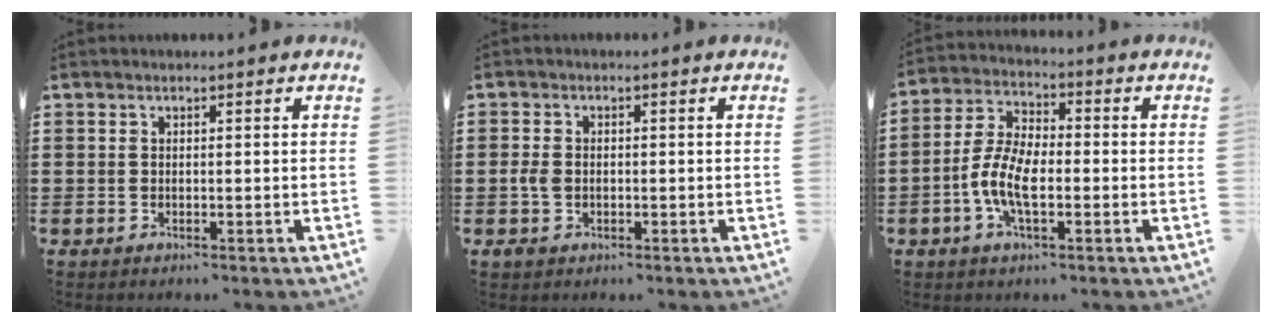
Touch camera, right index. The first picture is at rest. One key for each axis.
{"total": 2.6, "fx": -0.5, "fy": 1.7, "fz": 1.8, "tx": -0.051, "ty": -0.005, "tz": -0.013}
{"total": 7.5, "fx": -2.3, "fy": 3.4, "fz": 6.2, "tx": -0.152, "ty": -0.006, "tz": -0.051}